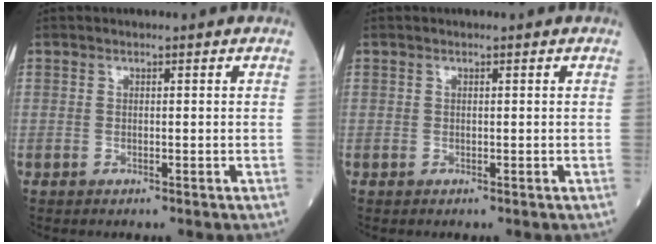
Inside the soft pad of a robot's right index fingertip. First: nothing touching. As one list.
[{"total": 0.0}]